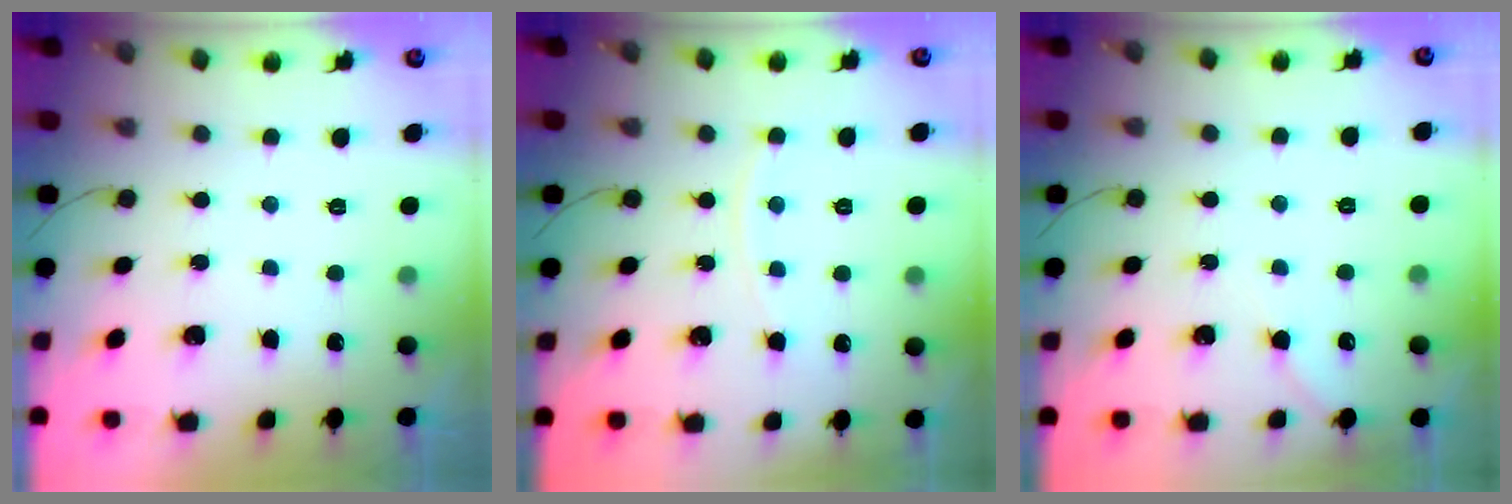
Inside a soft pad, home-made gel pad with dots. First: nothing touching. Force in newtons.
{"total": 4.5, "press": 4.4, "slide": 0.5}
{"total": 3.0, "press": 3.0, "slide": 0.5}